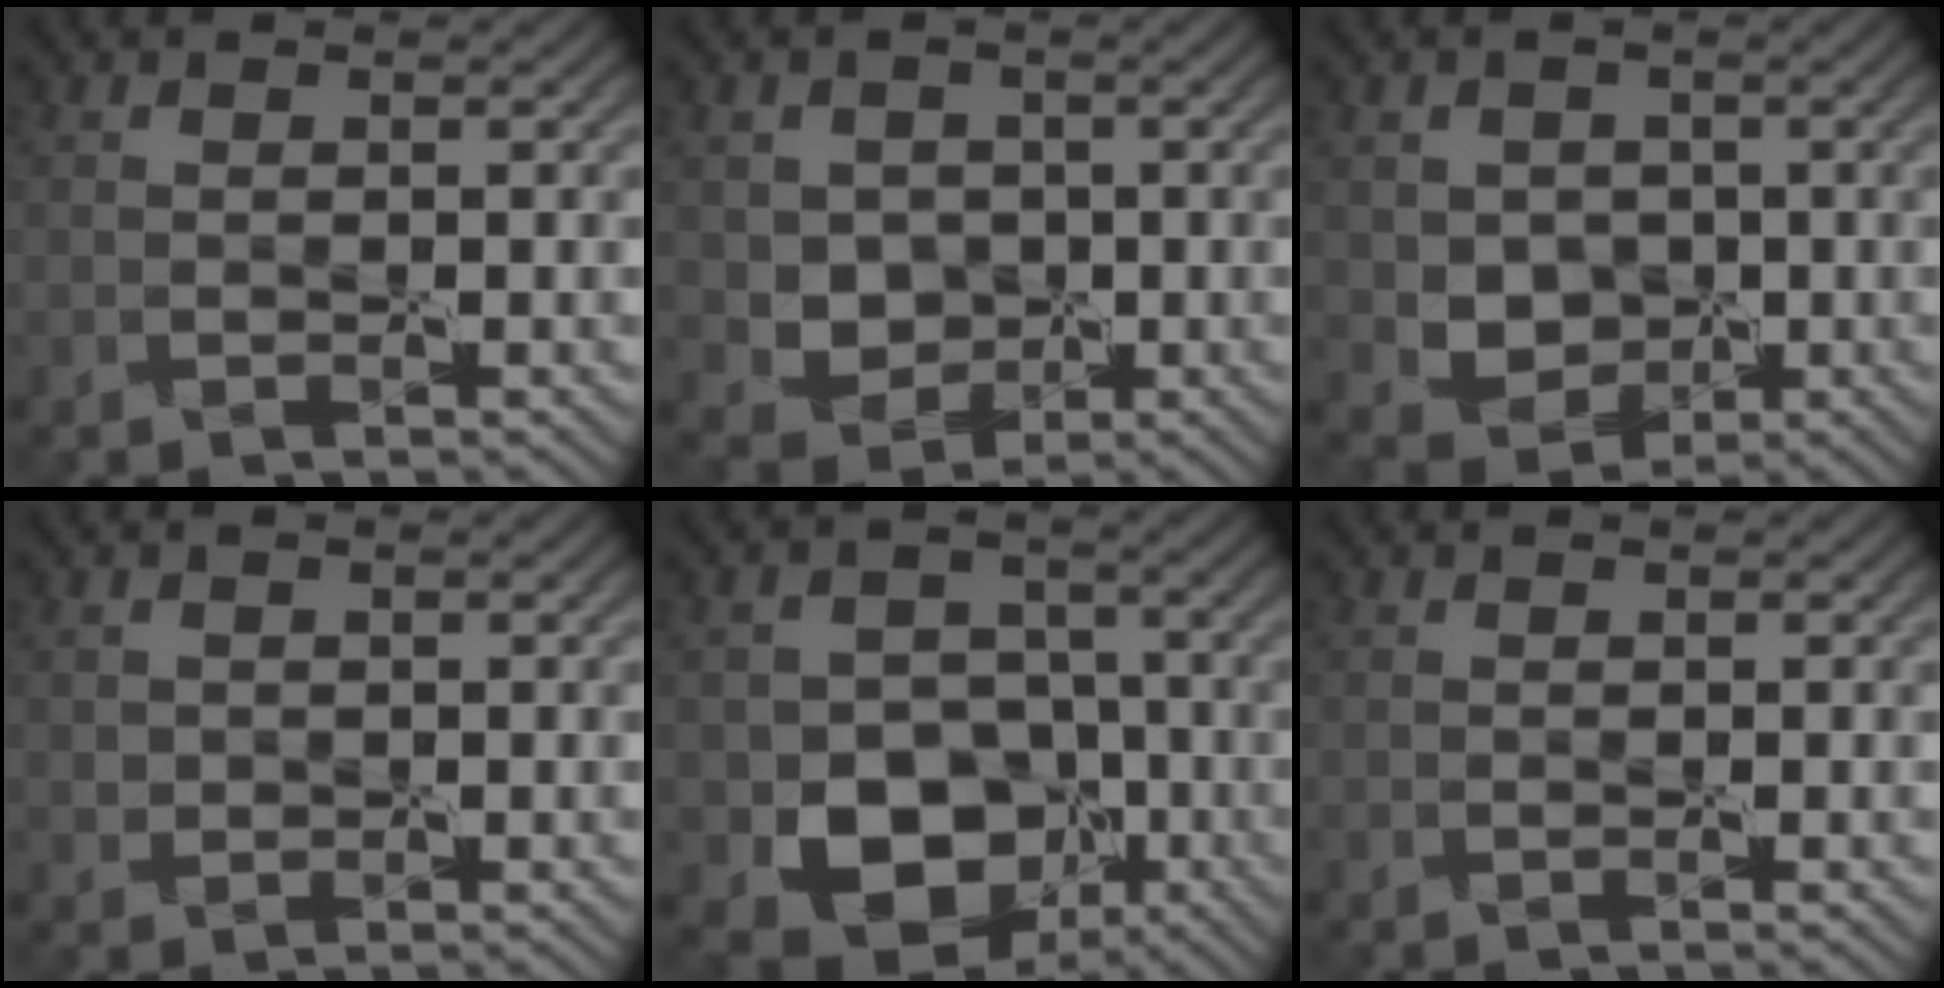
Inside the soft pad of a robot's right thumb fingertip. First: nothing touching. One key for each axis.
{"total": 3.1, "fx": 0.4, "fy": 3.1, "fz": 0.3, "tx": -0.012, "ty": -0.004, "tz": -0.001}
{"total": 3.3, "fx": 0.4, "fy": 3.2, "fz": 0.7, "tx": -0.018, "ty": -0.005, "tz": 0.001}
{"total": 1.2, "fx": 0.3, "fy": 1.1, "fz": 0.1, "tx": 0.008, "ty": 0.000, "tz": 0.004}
{"total": 9.6, "fx": -4.0, "fy": 7.6, "fz": 4.4, "tx": -0.061, "ty": -0.019, "tz": -0.087}
{"total": 0.0}